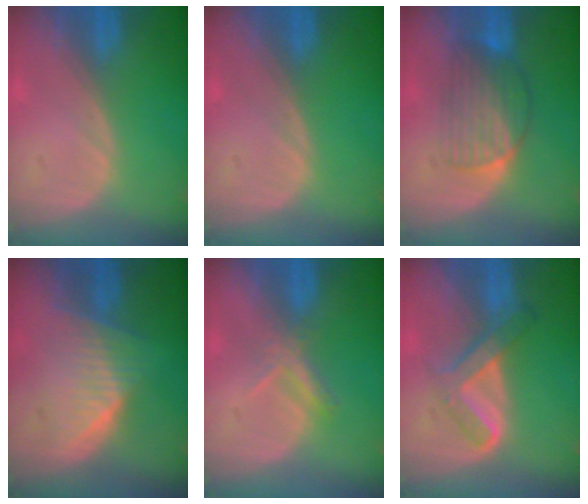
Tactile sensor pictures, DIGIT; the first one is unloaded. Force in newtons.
{"total": 0.0}
{"total": 6.7, "press": 6.3, "slide": 2.3}
{"total": 6.3, "press": 6.1, "slide": 1.6}
{"total": 3.1, "press": 2.9, "slide": 0.9}
{"total": 6.0, "press": 5.3, "slide": 2.8}